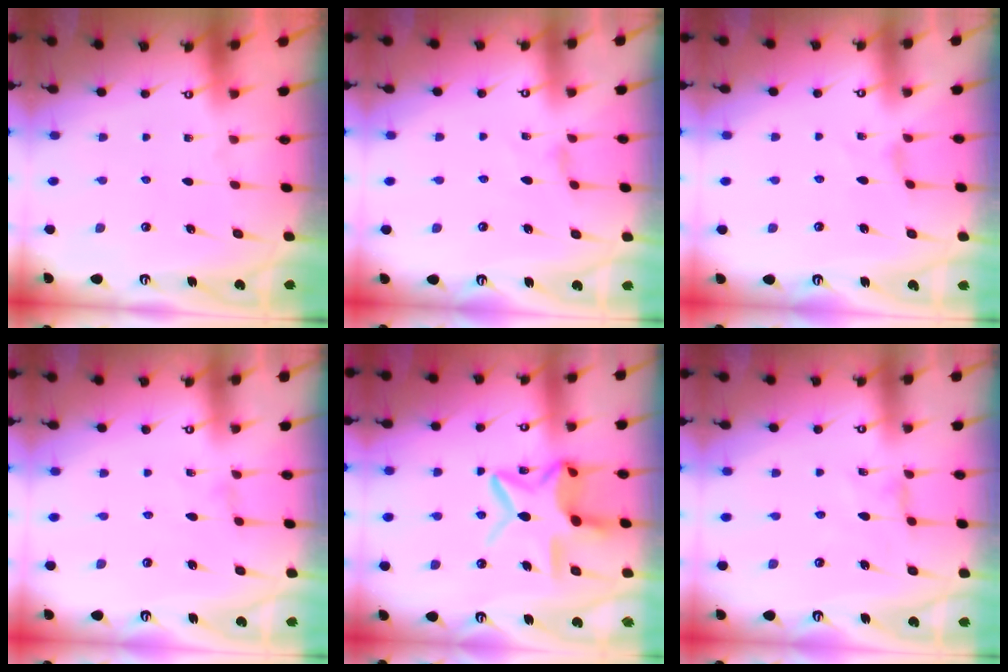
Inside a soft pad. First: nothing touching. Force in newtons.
{"total": 0.7, "press": 0.6, "slide": 0.3}
{"total": 0.0}
{"total": 0.0}
{"total": 13.5, "press": 13.5, "slide": 1.2}
{"total": 0.0}